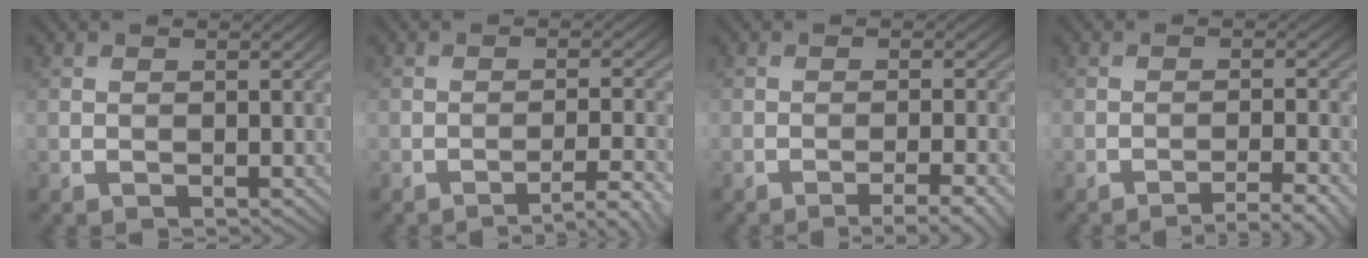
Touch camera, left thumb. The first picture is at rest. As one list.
[{"total": 2.9, "force": [-2.3, -0.4, 1.6], "torque": [-0.025, 0.007, -0.033]}, {"total": 3.3, "force": [-2.3, -0.1, 2.4], "torque": [-0.040, 0.006, -0.034]}, {"total": 3.0, "force": [-2.5, -0.5, 1.7], "torque": [-0.027, 0.008, -0.037]}]